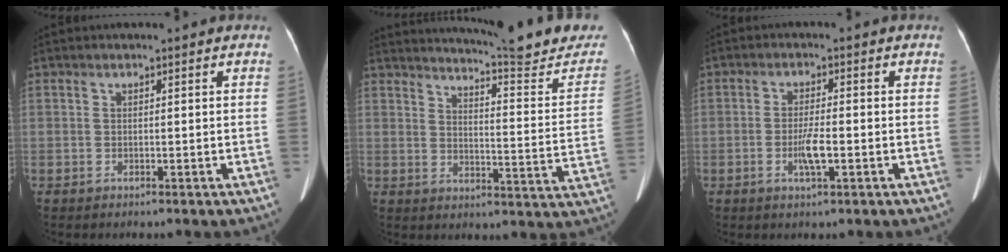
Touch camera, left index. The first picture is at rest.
{"total": 19.4, "force": [18.2, 0.7, 6.8], "torque": [-0.096, -0.089, 0.216]}
{"total": 4.0, "force": [-1.3, 0.5, 3.7], "torque": [-0.073, -0.003, -0.024]}